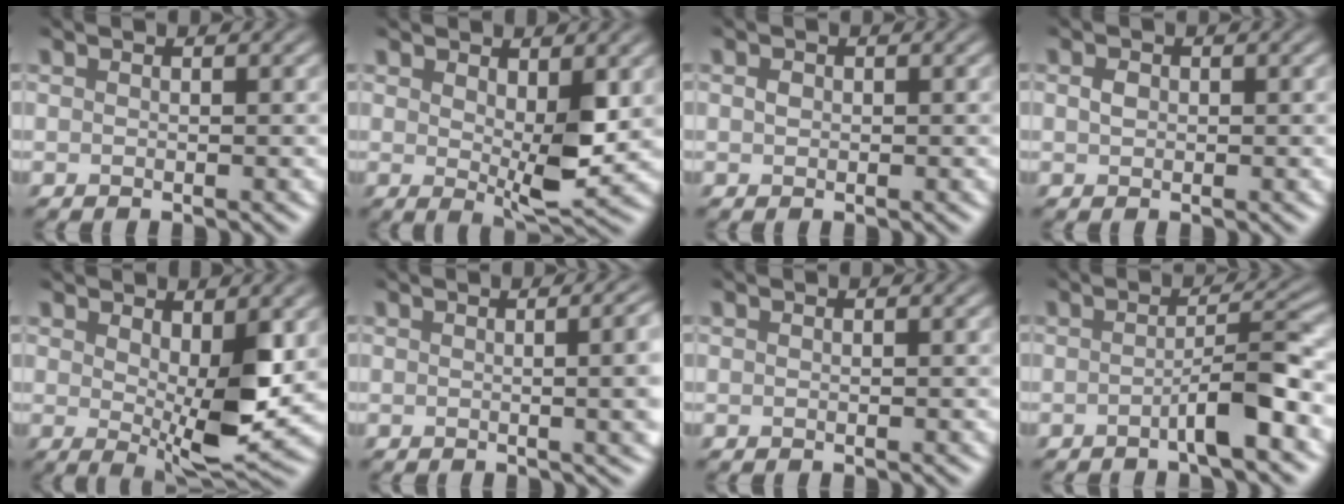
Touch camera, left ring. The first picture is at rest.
{"total": 4.7, "force": [0.9, 1.9, 4.2], "torque": [-0.070, -0.011, 0.019]}
{"total": 0.6, "force": [0.1, 0.5, 0.3], "torque": [-0.006, -0.002, 0.000]}
{"total": 0.9, "force": [0.1, 0.7, 0.6], "torque": [-0.013, 0.000, 0.001]}
{"total": 6.3, "force": [0.9, 2.4, 5.8], "torque": [-0.098, -0.015, 0.020]}
{"total": 7.6, "force": [0.4, 3.4, 6.8], "torque": [-0.030, 0.017, -0.001]}
{"total": 0.0}
{"total": 3.5, "force": [-1.4, 0.4, 3.2], "torque": [-0.051, 0.014, -0.030]}